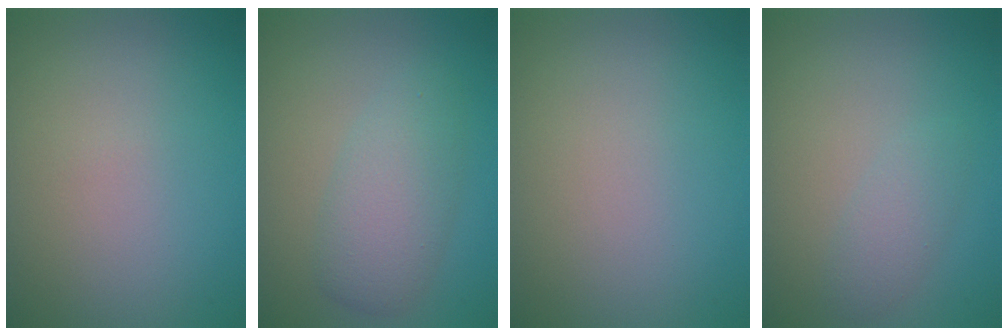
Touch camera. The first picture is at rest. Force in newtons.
{"total": 3.8, "press": 3.8, "slide": 0.0}
{"total": 0.0}
{"total": 1.6, "press": 1.6, "slide": 0.0}